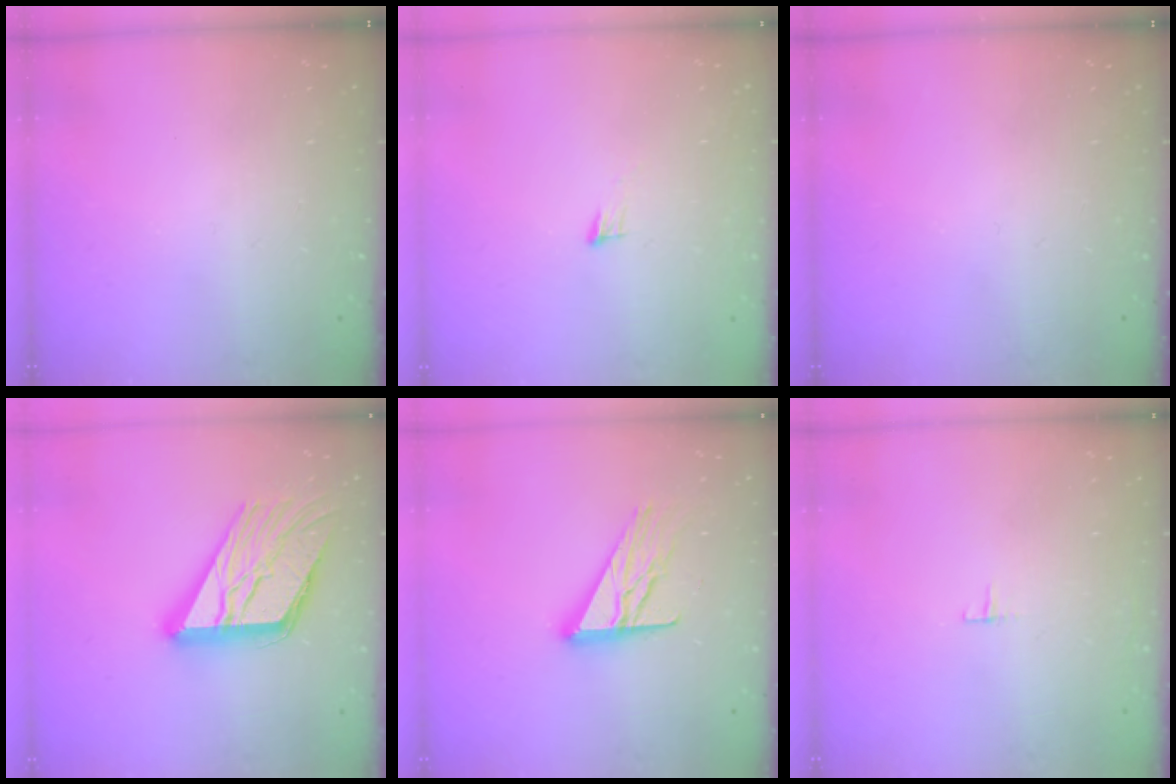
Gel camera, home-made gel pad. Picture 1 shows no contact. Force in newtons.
{"total": 4.3, "press": 4.1, "slide": 1.0}
{"total": 0.0}
{"total": 19.0, "press": 18.9, "slide": 1.9}
{"total": 13.8, "press": 13.8, "slide": 1.1}
{"total": 3.1, "press": 3.1, "slide": 0.2}